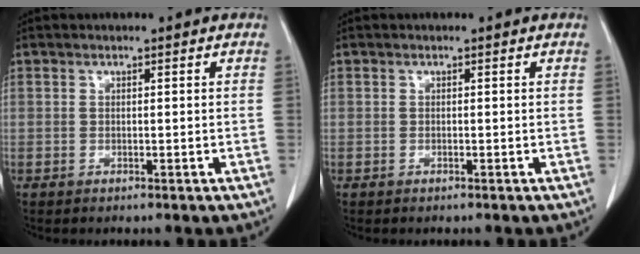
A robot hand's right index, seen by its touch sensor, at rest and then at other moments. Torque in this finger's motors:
{"motor_torque": [-0.12, 0.05, -0.03, -0.05]}